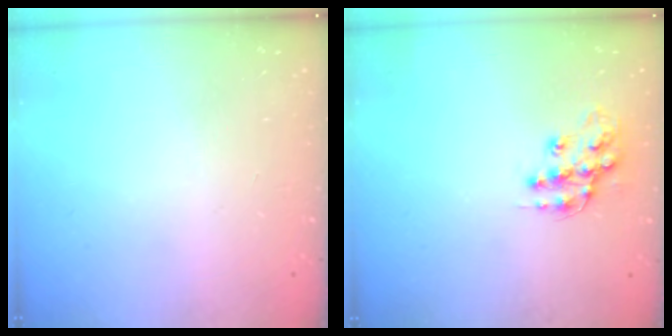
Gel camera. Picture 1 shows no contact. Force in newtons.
{"total": 12.8, "press": 12.8, "slide": 0.9}